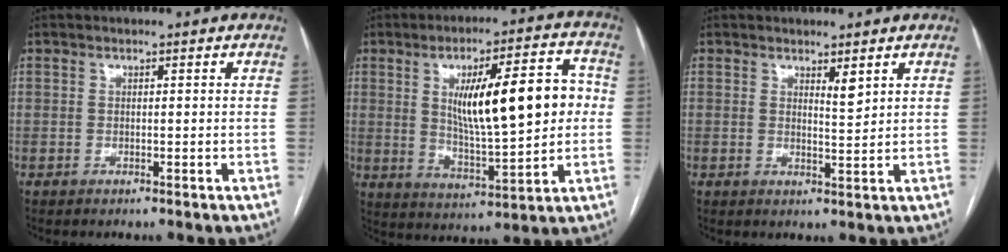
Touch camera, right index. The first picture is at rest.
{"total": 16.4, "force": [2.3, 3.6, 15.8], "torque": [-0.246, 0.021, 0.043]}
{"total": 2.2, "force": [1.5, 0.2, 1.6], "torque": [-0.032, -0.010, 0.030]}